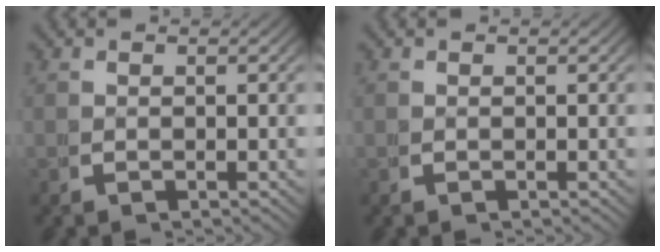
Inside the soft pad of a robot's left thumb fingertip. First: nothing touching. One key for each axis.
{"total": 0.0}